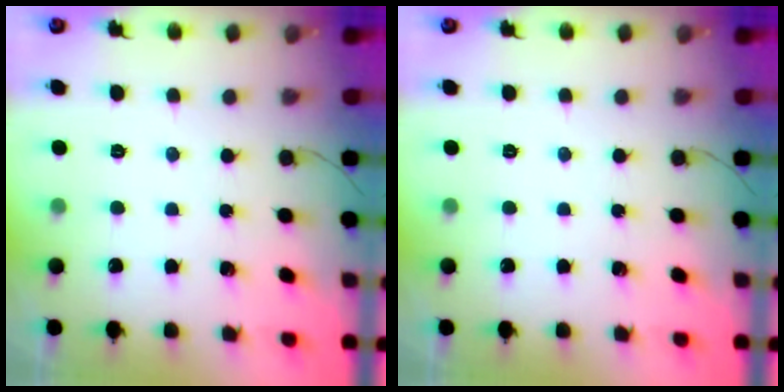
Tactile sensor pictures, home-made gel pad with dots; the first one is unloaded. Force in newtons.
{"total": 0.0}